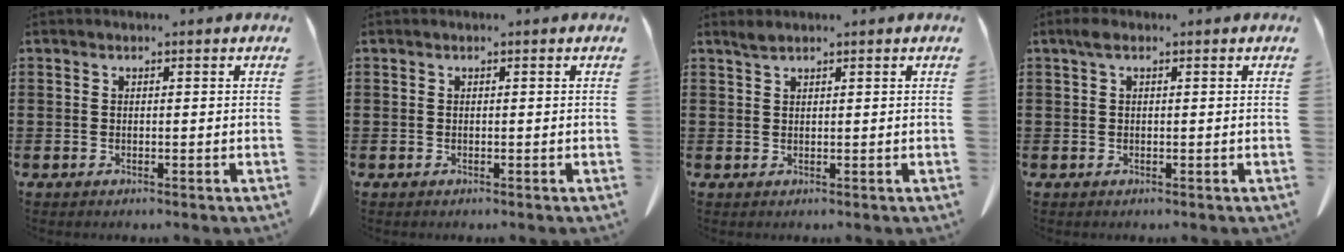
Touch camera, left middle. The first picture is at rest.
{"total": 0.0}
{"total": 1.3, "force": [1.1, 0.1, 0.7], "torque": [-0.017, -0.002, 0.021]}
{"total": 1.2, "force": [0.4, 0.4, 1.0], "torque": [-0.023, 0.004, 0.006]}